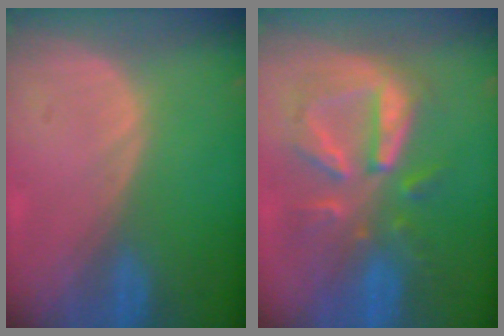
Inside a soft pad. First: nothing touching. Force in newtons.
{"total": 9.5, "press": 8.8, "slide": 3.6}